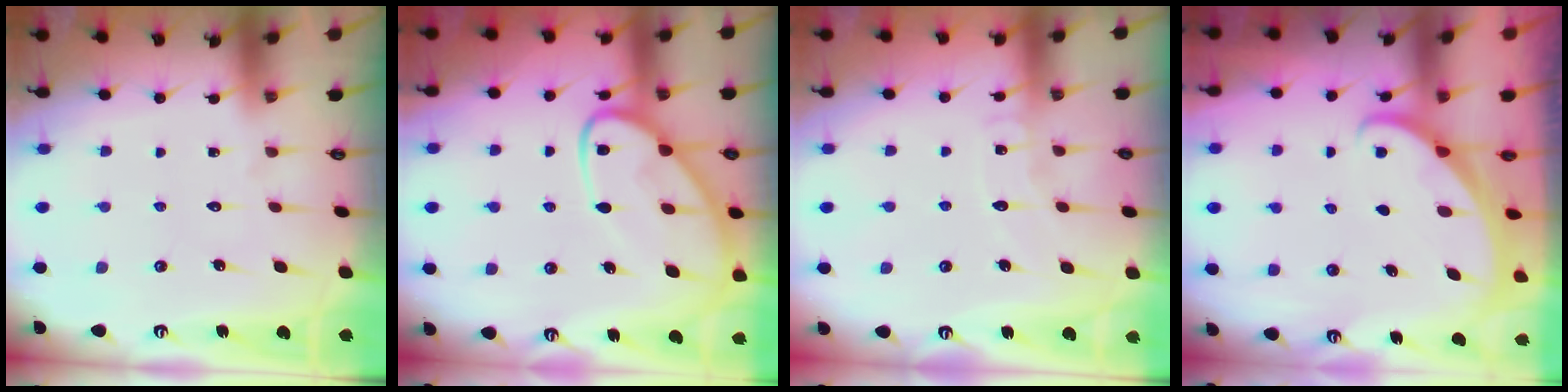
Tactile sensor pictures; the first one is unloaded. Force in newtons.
{"total": 12.8, "press": 12.7, "slide": 1.1}
{"total": 5.7, "press": 5.7, "slide": 0.6}
{"total": 1.2, "press": 1.2, "slide": 0.1}